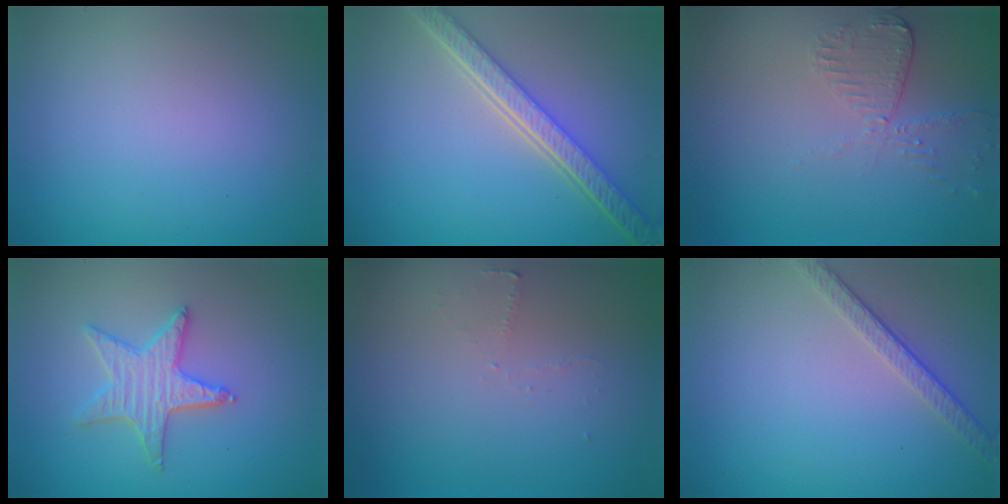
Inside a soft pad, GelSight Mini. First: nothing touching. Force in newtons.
{"total": 5.5, "press": 4.1, "slide": 3.6}
{"total": 2.0, "press": 1.9, "slide": 0.6}
{"total": 3.2, "press": 3.1, "slide": 0.7}
{"total": 0.9, "press": 0.8, "slide": 0.3}
{"total": 2.5, "press": 2.1, "slide": 1.4}